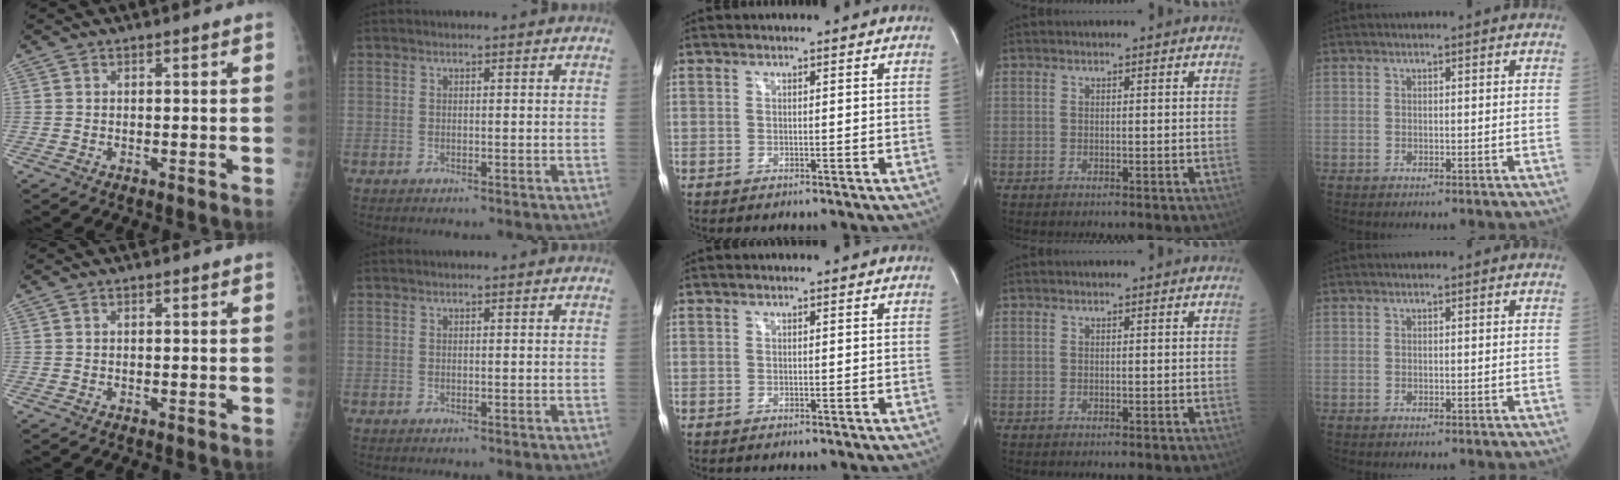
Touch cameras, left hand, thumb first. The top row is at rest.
{}